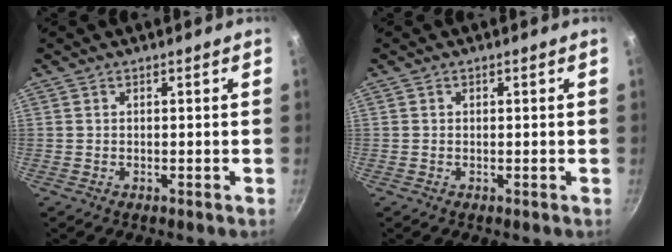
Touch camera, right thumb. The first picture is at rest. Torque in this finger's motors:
{"motor_torque": [-0.24, -0.04, -0.17, 0.12, 0.04]}